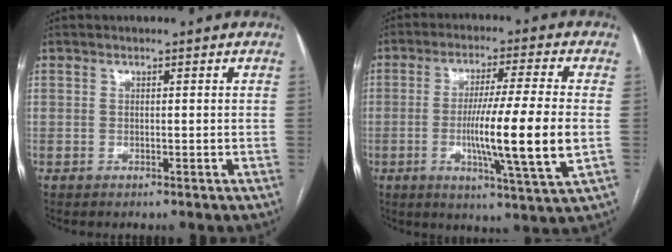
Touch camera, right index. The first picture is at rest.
{"total": 13.9, "force": [-1.9, -0.8, 13.7], "torque": [-0.236, -0.020, -0.040]}